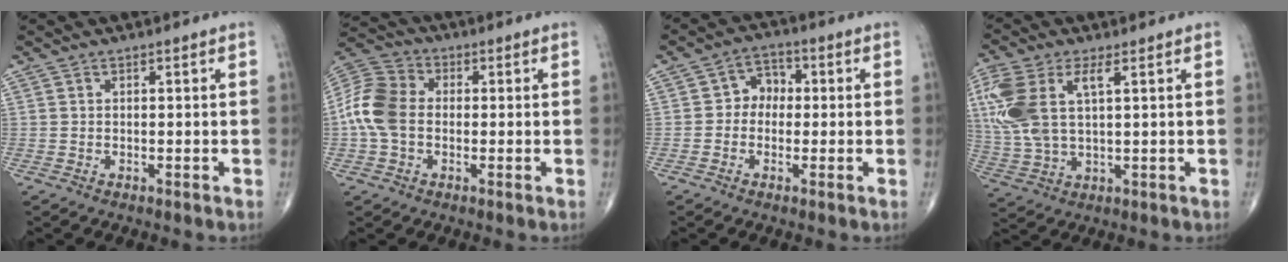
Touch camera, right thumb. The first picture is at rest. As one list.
[{"total": 10.5, "force": [-0.9, 7.6, 7.3], "torque": [-0.149, 0.030, -0.030]}, {"total": 5.0, "force": [-0.3, 4.2, 2.7], "torque": [-0.012, 0.023, -0.019]}, {"total": 14.1, "force": [3.7, 6.9, 11.7], "torque": [-0.294, 0.008, 0.078]}]